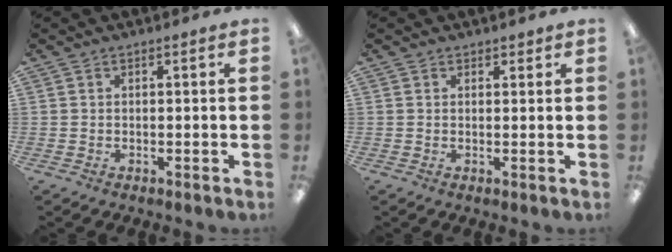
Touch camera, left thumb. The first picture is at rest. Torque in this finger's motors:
{"motor_torque": [-0.20, -0.06, -0.27, 0.09, 0.03]}